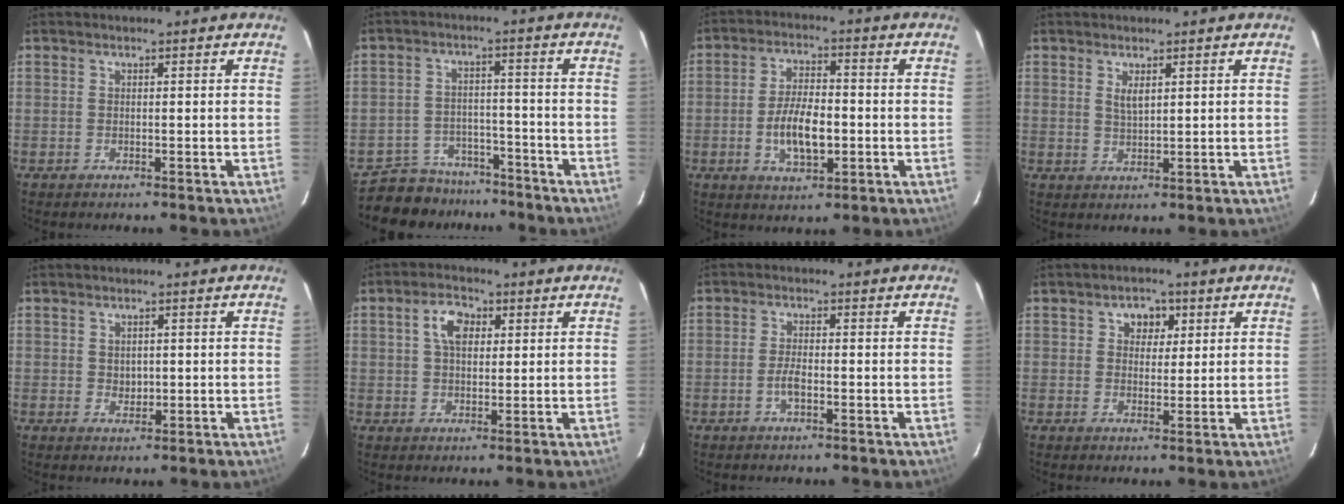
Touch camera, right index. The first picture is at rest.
{"total": 9.4, "force": [-8.1, 4.7, 0.7], "torque": [-0.032, 0.022, -0.117]}
{"total": 8.9, "force": [-2.0, 4.0, 7.7], "torque": [-0.152, 0.002, -0.032]}
{"total": 2.2, "force": [1.1, 0.8, 1.7], "torque": [-0.029, 0.001, 0.022]}
{"total": 2.1, "force": [0.0, 1.8, 1.0], "torque": [-0.014, 0.003, 0.003]}
{"total": 5.5, "force": [1.7, 3.4, 3.9], "torque": [-0.069, 0.018, 0.031]}
{"total": 2.8, "force": [-1.2, 1.0, 2.4], "torque": [-0.052, 0.002, -0.024]}
{"total": 4.2, "force": [1.5, 3.5, 1.8], "torque": [-0.017, 0.010, 0.024]}